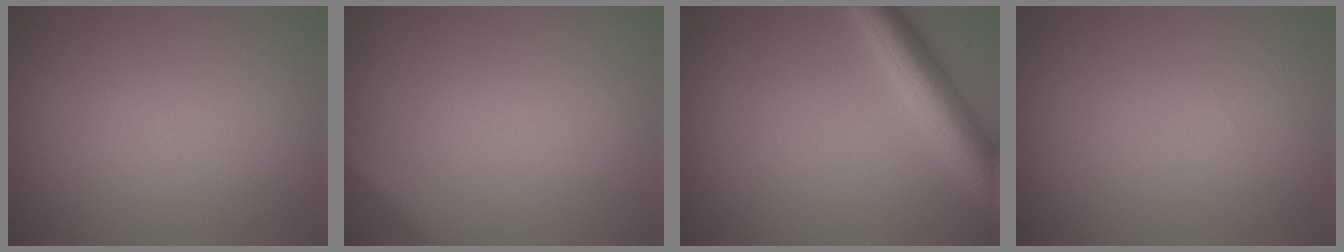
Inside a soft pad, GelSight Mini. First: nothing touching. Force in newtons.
{"total": 2.3, "press": 2.3, "slide": 0.1}
{"total": 5.0, "press": 5.0, "slide": 0.2}
{"total": 0.0}